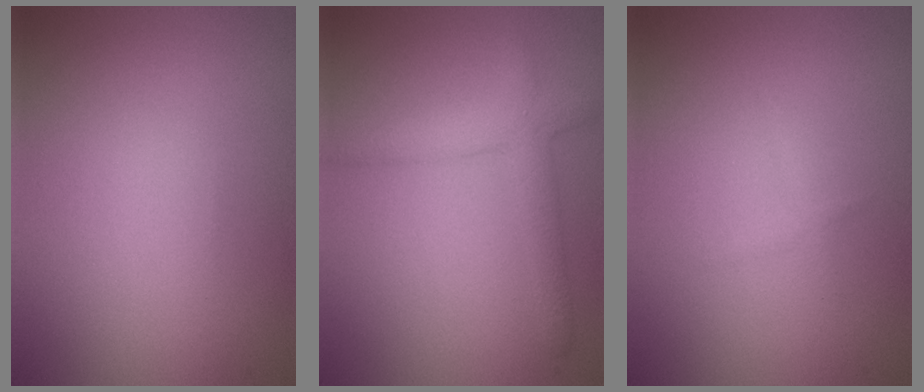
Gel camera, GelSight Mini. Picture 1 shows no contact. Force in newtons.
{"total": 2.8, "press": 2.8, "slide": 0.2}
{"total": 0.7, "press": 0.7, "slide": 0.1}